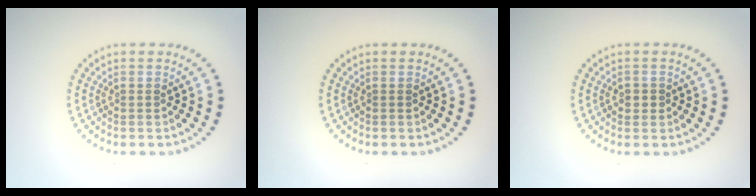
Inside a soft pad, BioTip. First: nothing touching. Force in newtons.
{"total": 0.0}
{"total": 1.2, "press": 1.1, "slide": 0.3}